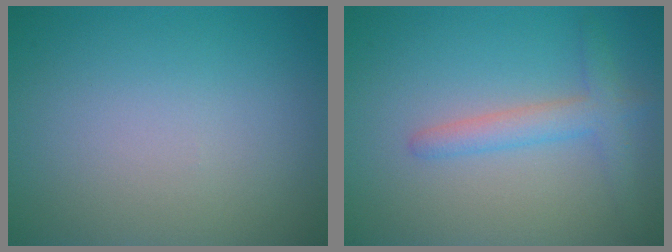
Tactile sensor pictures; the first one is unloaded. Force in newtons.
{"total": 2.6, "press": 2.6, "slide": 0.1}